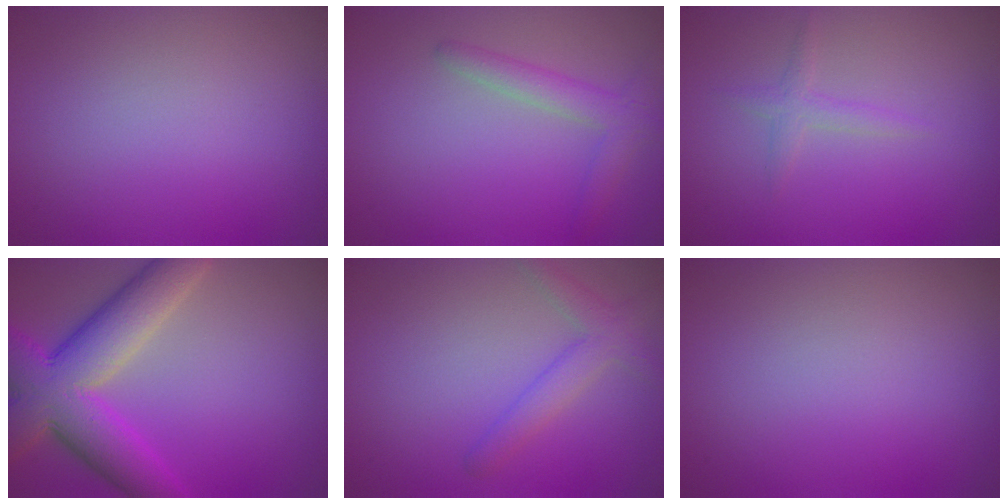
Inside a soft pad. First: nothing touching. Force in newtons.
{"total": 2.6, "press": 2.5, "slide": 0.1}
{"total": 1.3, "press": 1.3, "slide": 0.1}
{"total": 9.6, "press": 9.6, "slide": 0.4}
{"total": 2.7, "press": 2.7, "slide": 0.2}
{"total": 0.0}